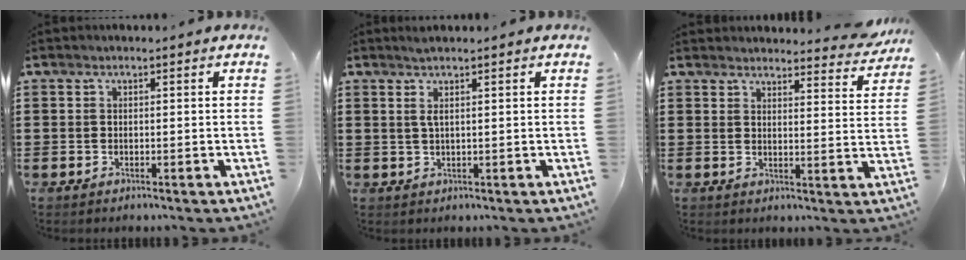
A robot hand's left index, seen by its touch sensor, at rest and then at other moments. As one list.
[{"total": 1.7, "force": [0.8, -0.1, 1.5], "torque": [-0.031, -0.001, 0.014]}, {"total": 3.8, "force": [3.7, 0.3, 0.8], "torque": [-0.014, -0.021, 0.065]}]